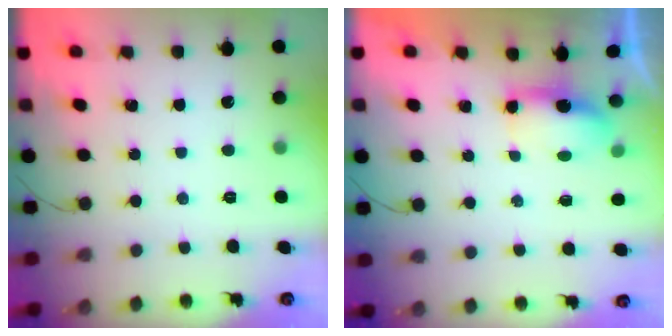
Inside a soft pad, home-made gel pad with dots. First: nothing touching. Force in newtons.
{"total": 4.8, "press": 4.8, "slide": 0.3}